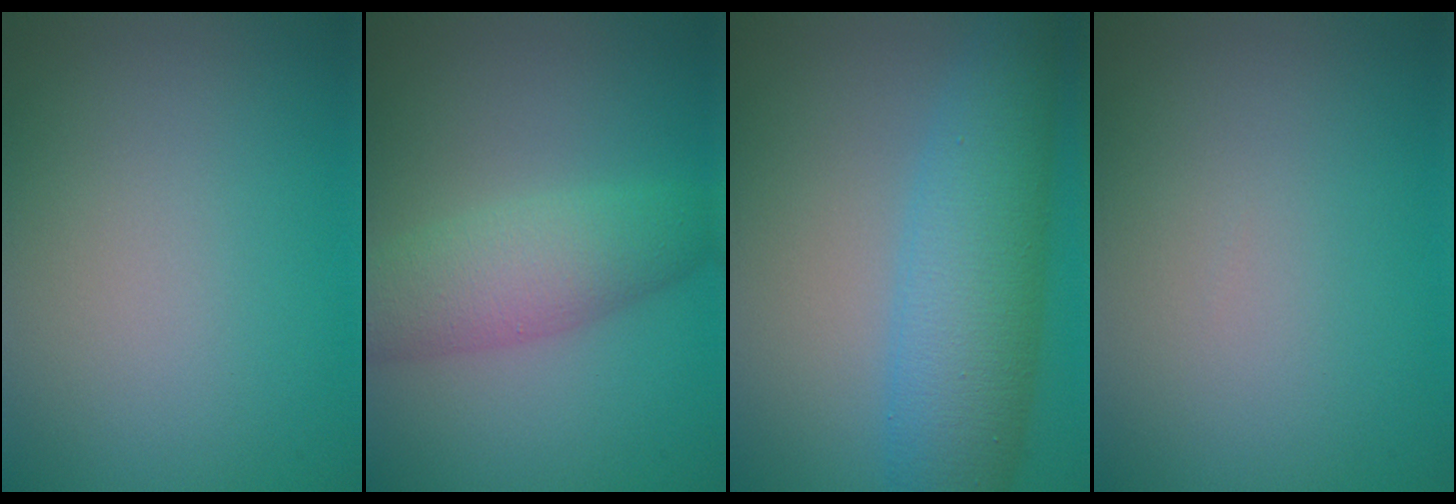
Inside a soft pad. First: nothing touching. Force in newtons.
{"total": 4.7, "press": 4.7, "slide": 0.1}
{"total": 7.4, "press": 7.4, "slide": 0.2}
{"total": 0.0}